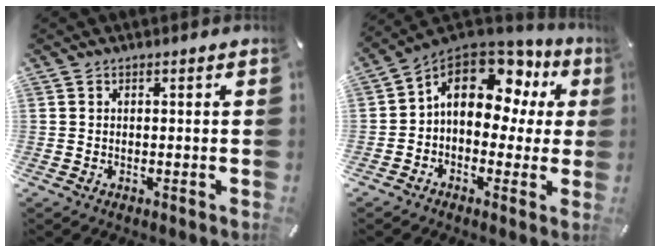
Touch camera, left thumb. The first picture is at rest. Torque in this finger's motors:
{"motor_torque": [2.16, 2.84, 0.56, -0.17, 0.16]}